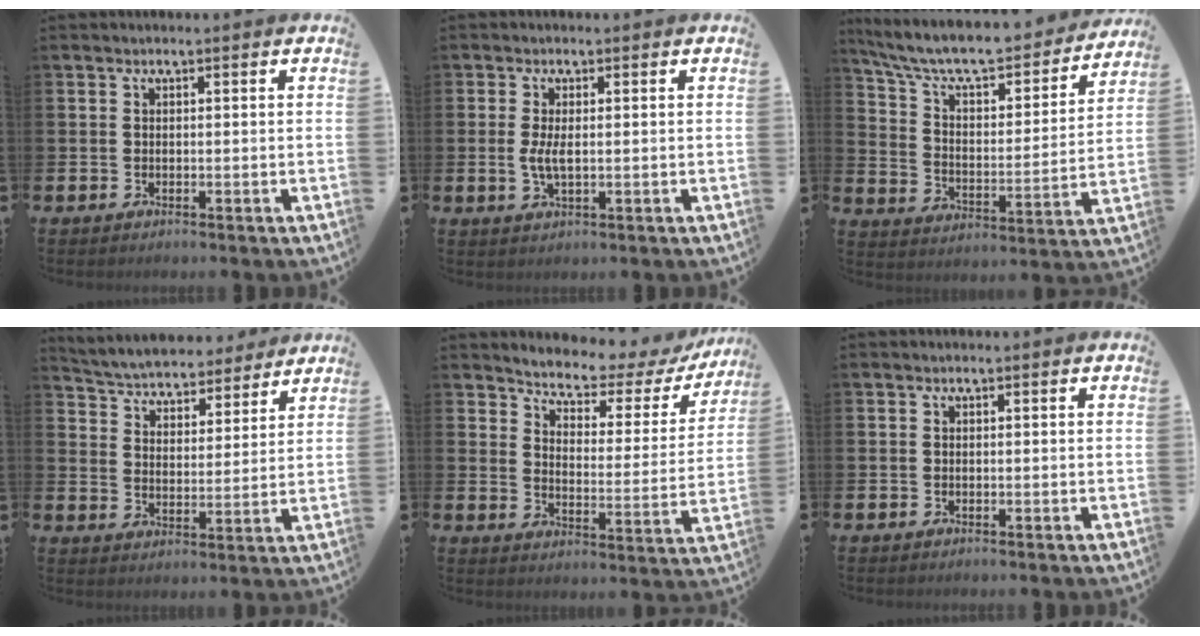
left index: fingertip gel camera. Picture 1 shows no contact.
{"total": 2.7, "force": [0.2, 1.0, 2.5], "torque": [-0.046, 0.003, 0.001]}
{"total": 8.5, "force": [7.5, 2.1, 3.3], "torque": [-0.094, -0.055, 0.123]}
{"total": 5.1, "force": [4.9, 1.2, 0.3], "torque": [-0.031, -0.042, 0.081]}
{"total": 5.3, "force": [5.0, 1.5, 1.0], "torque": [-0.046, -0.041, 0.080]}
{"total": 0.0}